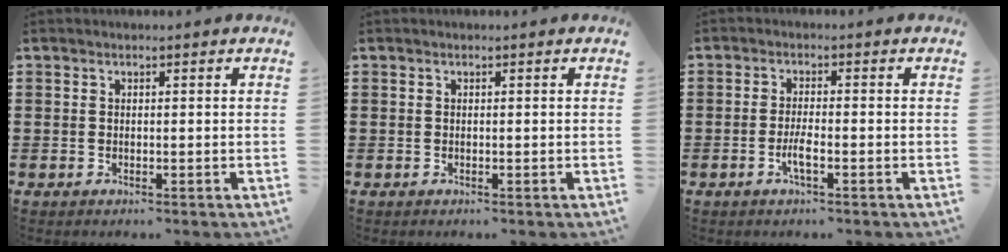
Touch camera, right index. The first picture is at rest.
{"total": 0.0}
{"total": 2.9, "force": [-1.3, 0.4, 2.6], "torque": [-0.052, -0.003, -0.024]}